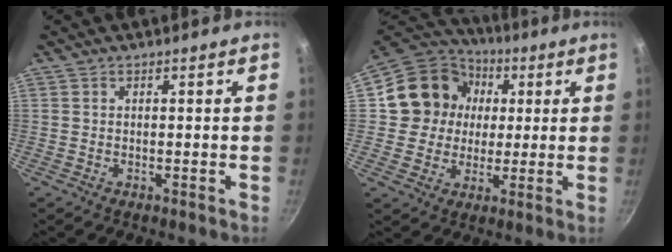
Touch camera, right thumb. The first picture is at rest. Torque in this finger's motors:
{"motor_torque": [0.05, 1.17, 0.51, -0.51, 0.10]}